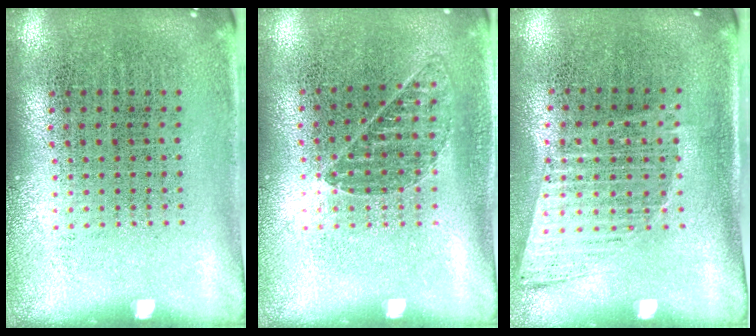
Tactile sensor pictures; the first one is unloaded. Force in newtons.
{"total": 0.8, "press": 0.8, "slide": 0.2}
{"total": 1.2, "press": 1.0, "slide": 0.6}